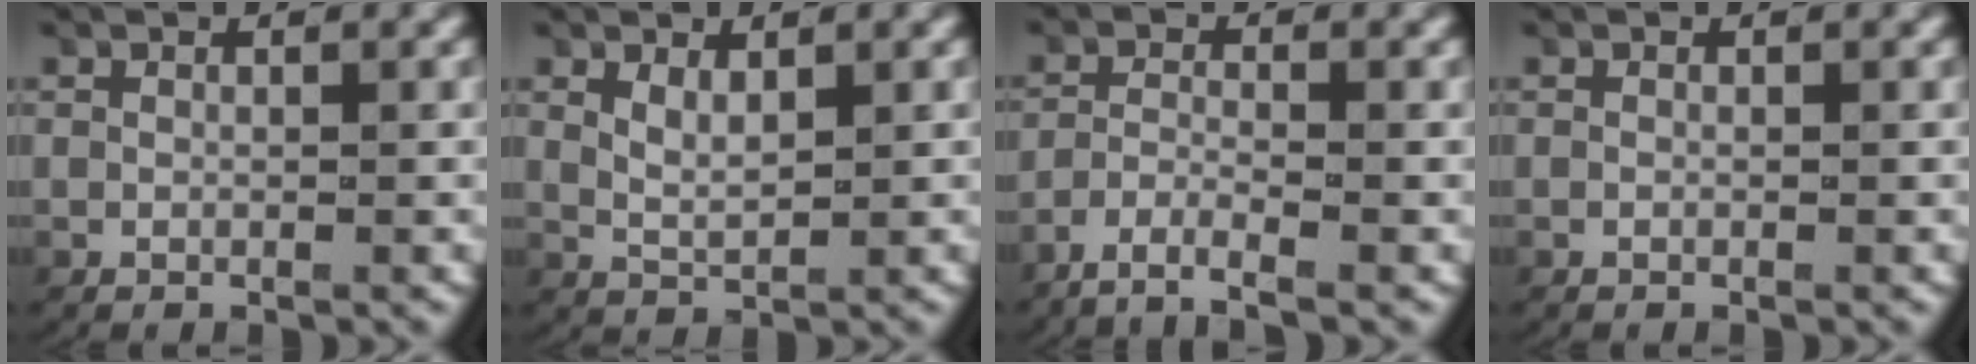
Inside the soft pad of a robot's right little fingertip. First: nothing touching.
{"total": 1.7, "force": [0.8, 0.6, 1.3], "torque": [-0.029, -0.007, 0.023]}
{"total": 4.1, "force": [-3.4, 0.6, 2.2], "torque": [-0.042, -0.010, -0.056]}
{"total": 0.0}